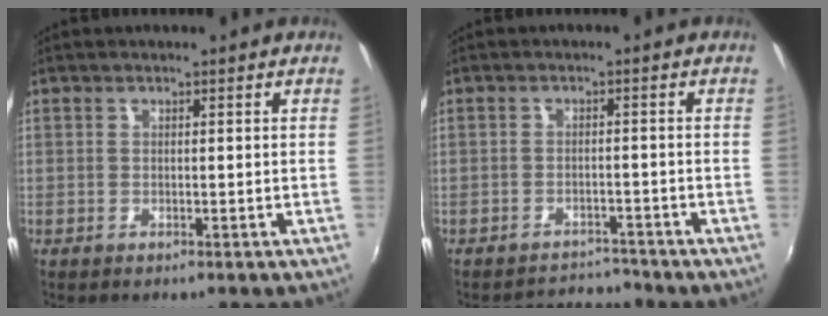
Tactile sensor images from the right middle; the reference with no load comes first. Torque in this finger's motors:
{"motor_torque": [-0.80, -1.34, -0.37, -0.02]}